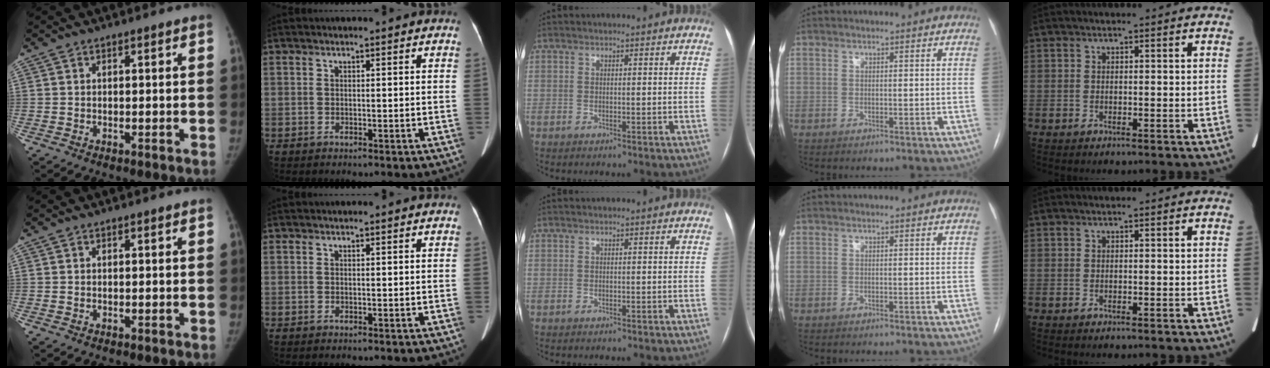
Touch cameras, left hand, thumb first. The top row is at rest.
{}